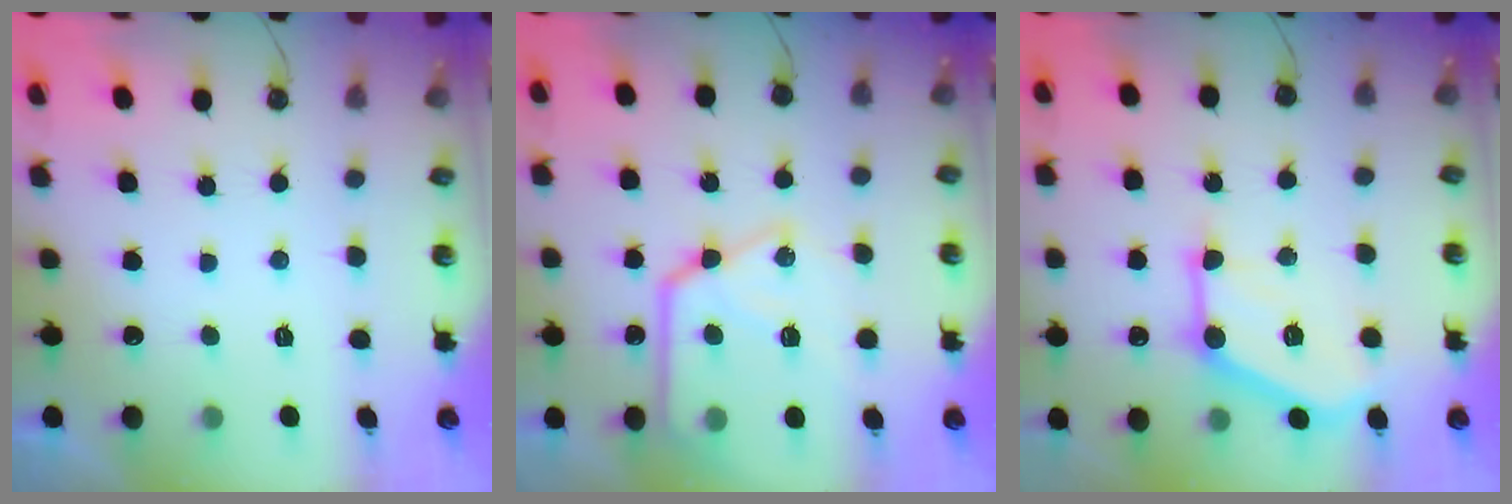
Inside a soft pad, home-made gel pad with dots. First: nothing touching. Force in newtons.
{"total": 18.1, "press": 17.9, "slide": 2.0}
{"total": 14.6, "press": 14.5, "slide": 1.6}